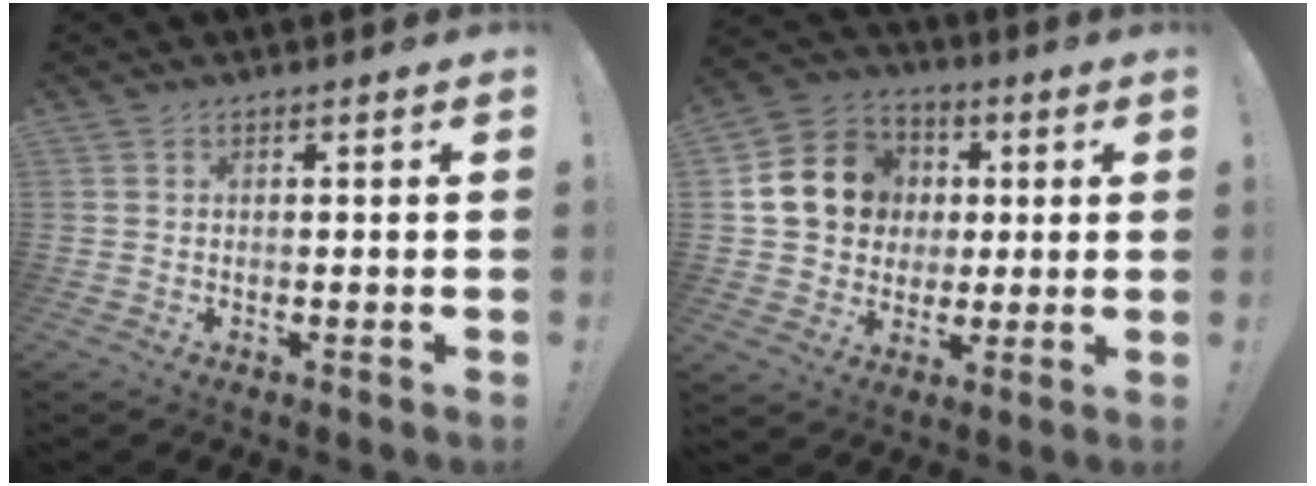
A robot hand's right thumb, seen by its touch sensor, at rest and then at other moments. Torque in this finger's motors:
{"motor_torque": [1.44, 1.63, 0.60, -0.07, 0.14]}